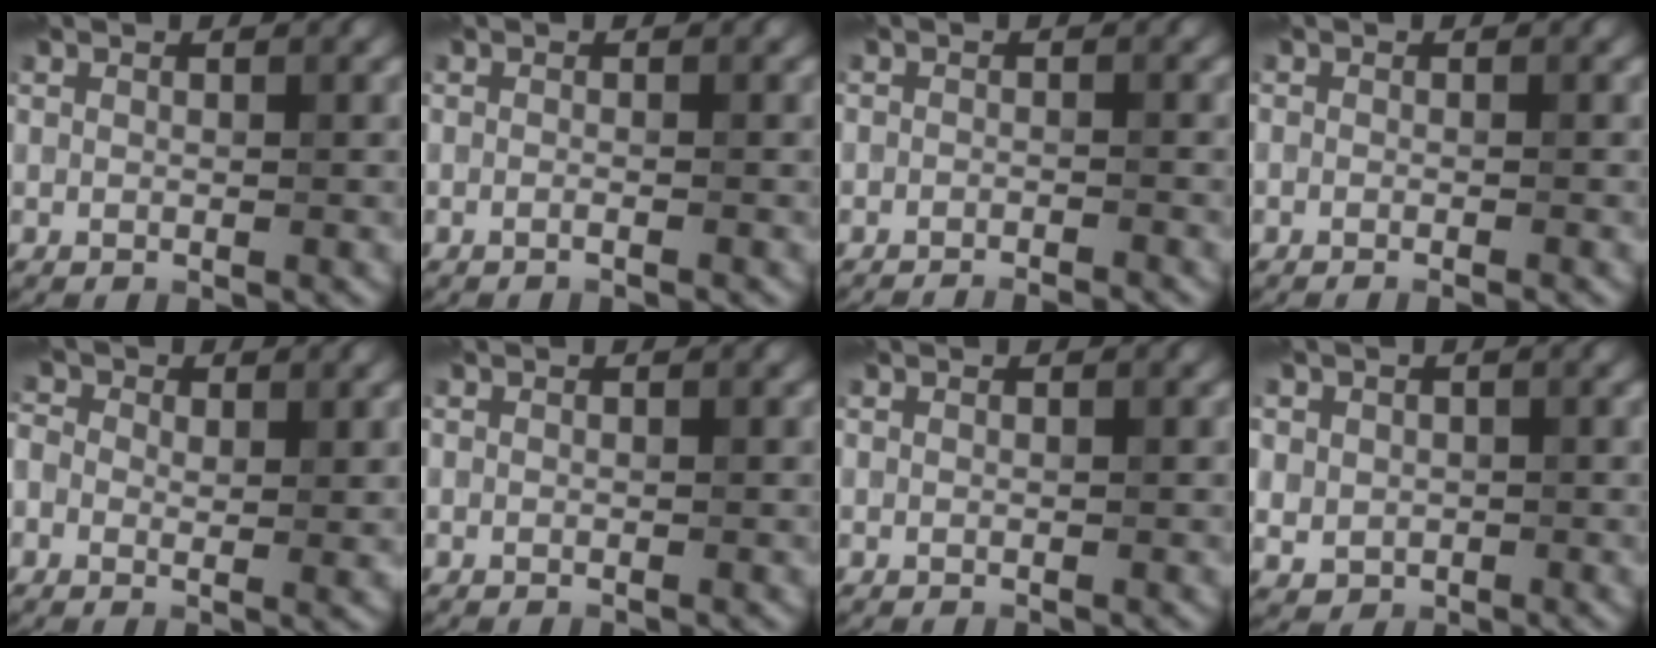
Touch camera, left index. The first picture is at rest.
{"total": 0.7, "force": [-0.5, -0.1, 0.4], "torque": [-0.005, 0.001, -0.007]}
{"total": 2.9, "force": [-2.8, 0.3, 0.6], "torque": [-0.005, 0.013, -0.035]}
{"total": 1.0, "force": [-0.8, 0.3, 0.6], "torque": [-0.007, -0.001, -0.008]}
{"total": 3.4, "force": [0.8, 2.4, 2.3], "torque": [-0.040, 0.013, -0.001]}
{"total": 0.0}
{"total": 0.0}
{"total": 4.5, "force": [1.1, 4.0, 1.8], "torque": [-0.036, 0.022, 0.007]}